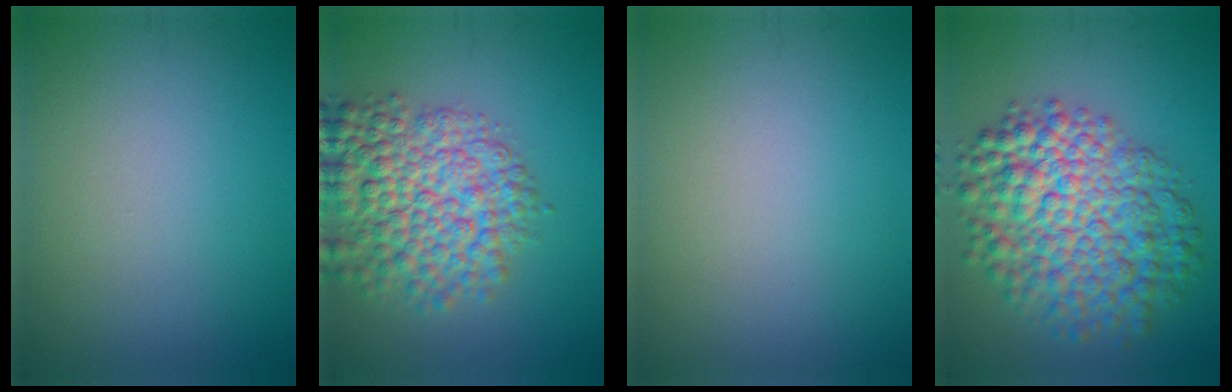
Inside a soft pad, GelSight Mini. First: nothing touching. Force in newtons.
{"total": 8.0, "press": 8.0, "slide": 0.3}
{"total": 0.0}
{"total": 9.7, "press": 9.7, "slide": 0.3}